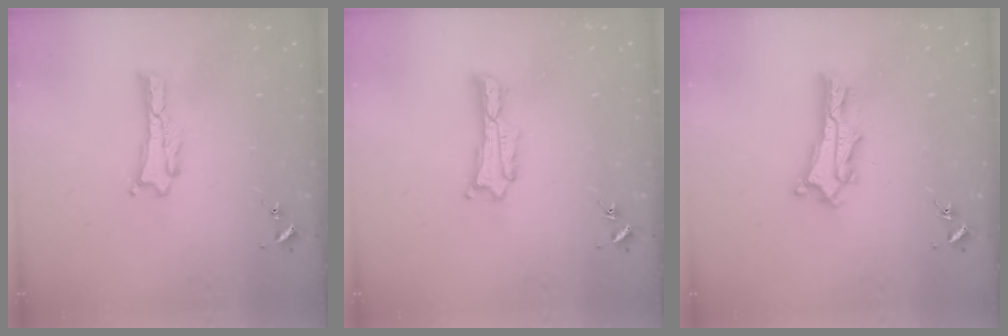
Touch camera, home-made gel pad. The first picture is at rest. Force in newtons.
{"total": 1.2, "press": 1.2, "slide": 0.2}
{"total": 4.4, "press": 4.4, "slide": 0.3}